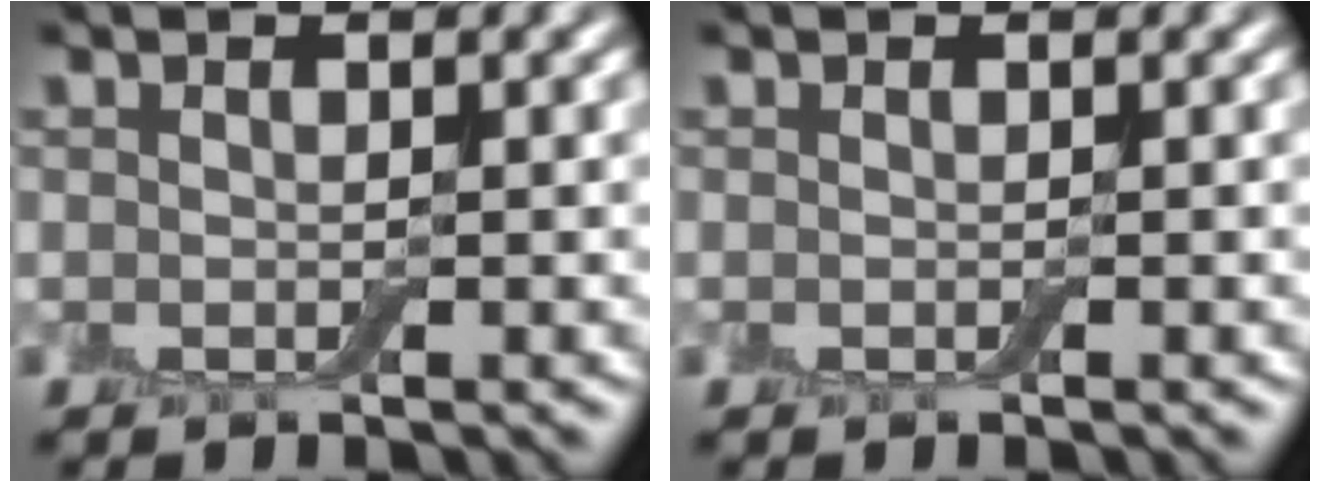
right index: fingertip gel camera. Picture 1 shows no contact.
{"total": 0.0}